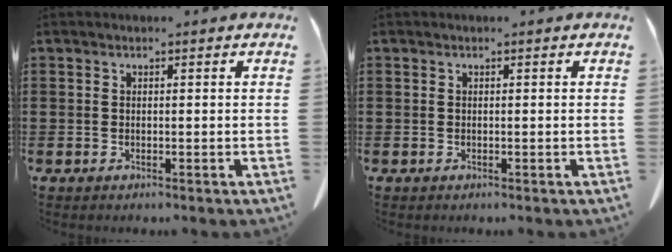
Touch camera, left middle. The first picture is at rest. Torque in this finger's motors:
{"motor_torque": [-1.64, -0.50, -0.02, -0.01]}